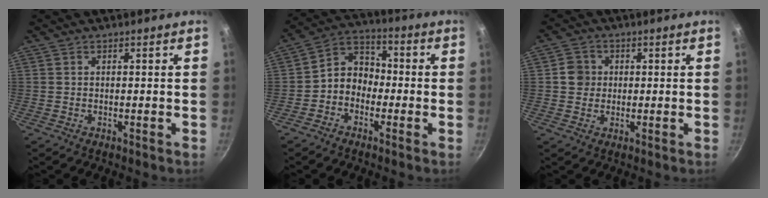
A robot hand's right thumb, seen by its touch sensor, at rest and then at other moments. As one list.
[{"total": 7.6, "force": [-2.0, 6.2, 3.9], "torque": [-0.031, 0.039, -0.056]}, {"total": 4.0, "force": [0.3, 3.8, 1.2], "torque": [0.005, 0.007, -0.001]}]